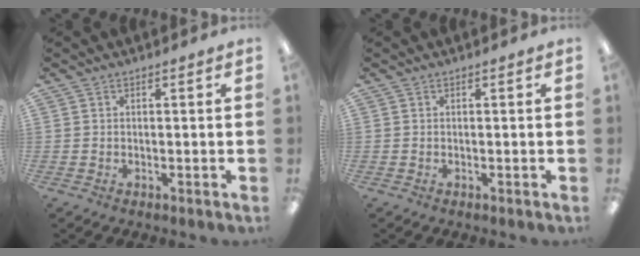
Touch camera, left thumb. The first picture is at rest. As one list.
[{"total": 0.0}]